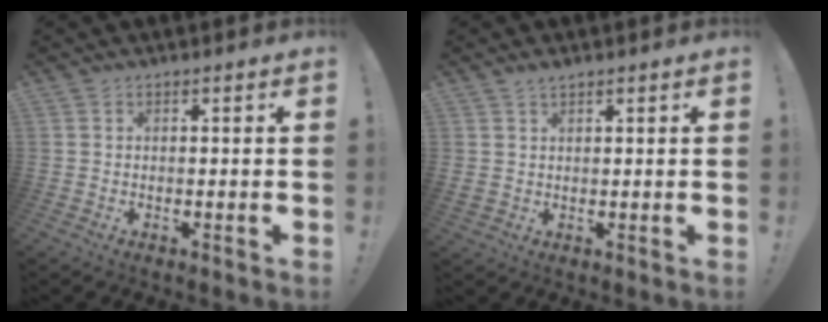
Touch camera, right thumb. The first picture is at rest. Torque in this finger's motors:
{"motor_torque": [-0.04, 0.16, -0.03, 0.02, 0.00]}